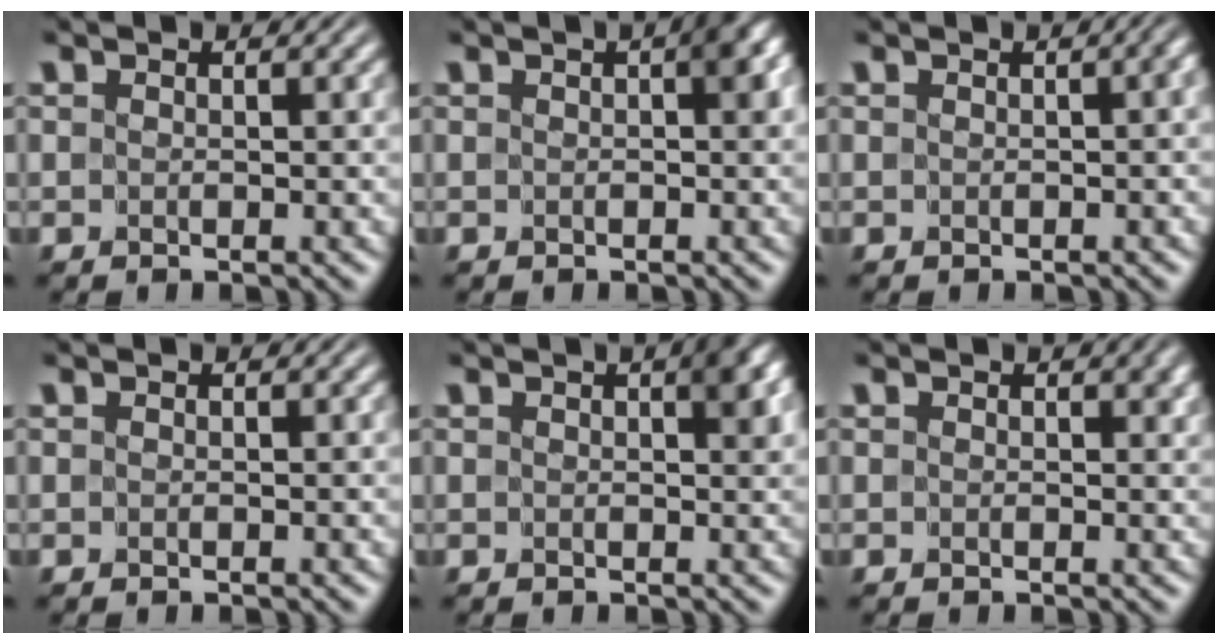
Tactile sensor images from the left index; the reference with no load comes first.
{"total": 2.0, "force": [0.2, 0.8, 1.8], "torque": [-0.016, 0.006, 0.002]}
{"total": 1.4, "force": [-0.1, 0.5, 1.3], "torque": [-0.010, 0.001, 0.006]}
{"total": 0.0}
{"total": 2.3, "force": [0.7, 0.9, 2.0], "torque": [-0.018, 0.005, 0.009]}
{"total": 1.2, "force": [0.4, 0.7, 0.8], "torque": [-0.007, -0.002, 0.007]}